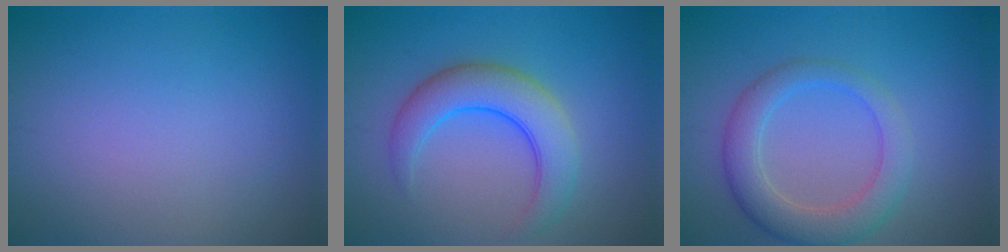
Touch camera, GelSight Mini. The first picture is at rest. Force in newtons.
{"total": 5.3, "press": 5.3, "slide": 0.2}
{"total": 4.4, "press": 4.4, "slide": 0.4}